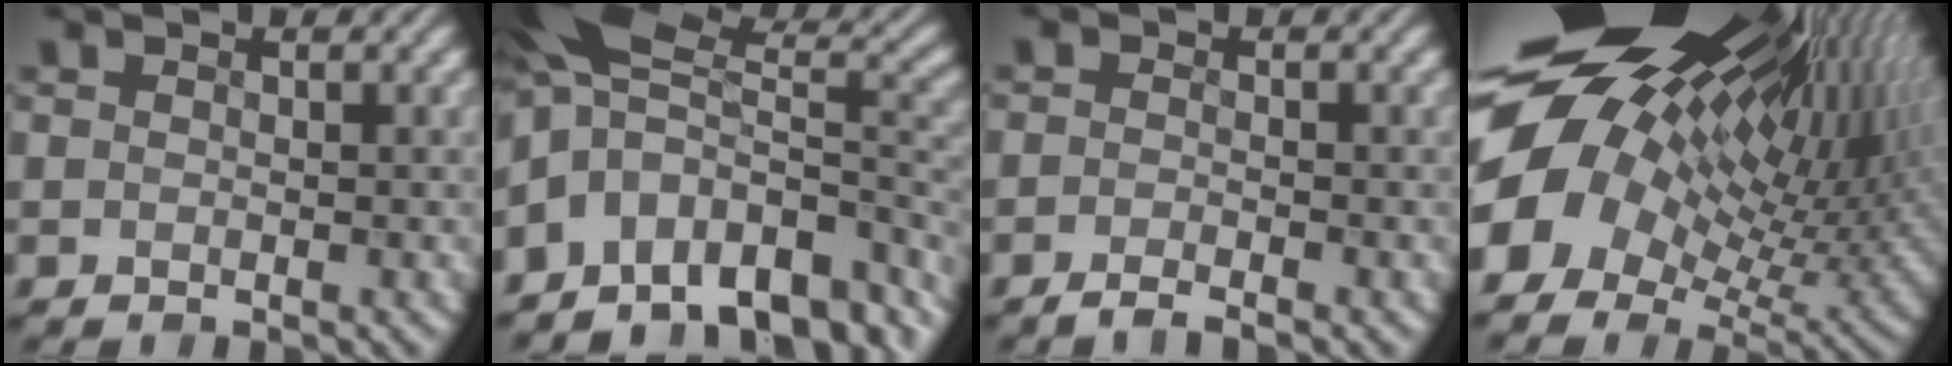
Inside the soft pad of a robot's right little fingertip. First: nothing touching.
{"total": 13.0, "force": [-5.3, 8.0, 8.8], "torque": [-0.170, 0.004, -0.071]}
{"total": 1.7, "force": [-1.4, 0.1, 0.9], "torque": [-0.023, 0.000, -0.031]}
{"total": 19.7, "force": [5.5, 11.0, 15.3], "torque": [-0.252, 0.009, 0.109]}